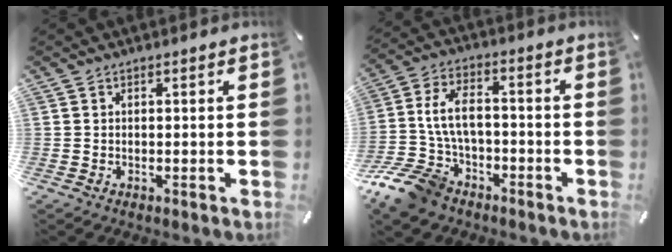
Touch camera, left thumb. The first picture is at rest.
{"total": 14.1, "force": [-4.4, 9.9, 9.0], "torque": [-0.198, 0.037, -0.079]}